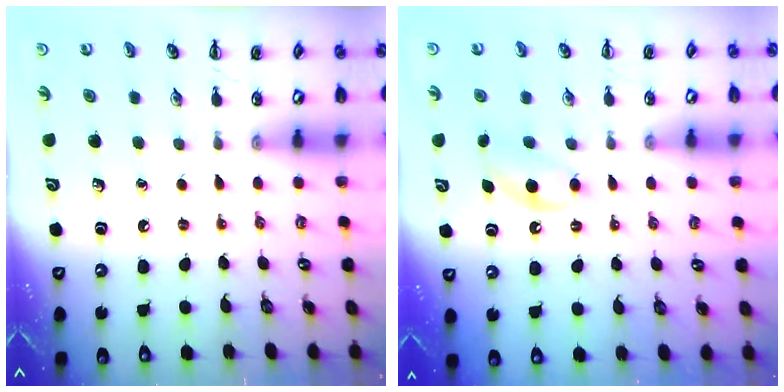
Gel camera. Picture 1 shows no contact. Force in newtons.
{"total": 4.7, "press": 4.4, "slide": 1.4}